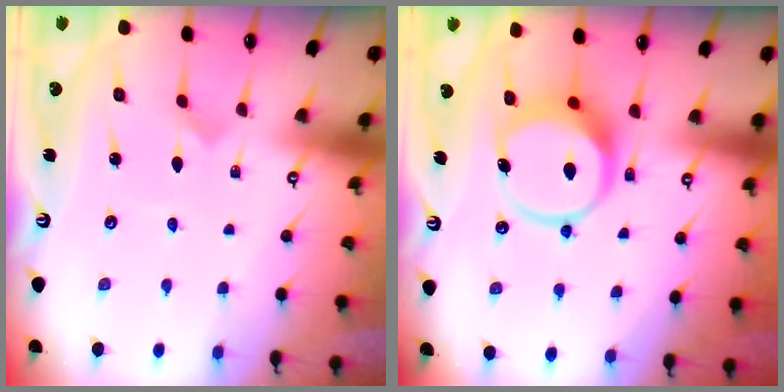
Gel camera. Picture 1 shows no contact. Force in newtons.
{"total": 9.9, "press": 9.8, "slide": 1.6}